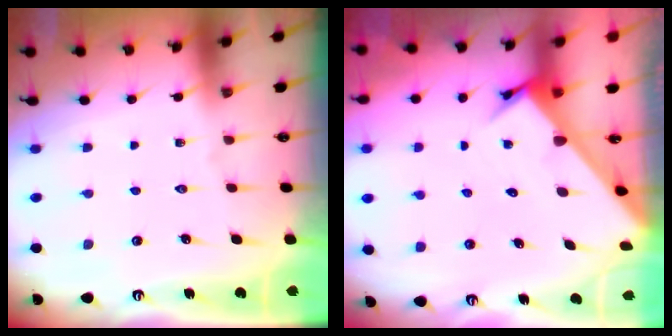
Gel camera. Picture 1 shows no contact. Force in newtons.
{"total": 3.5, "press": 3.5, "slide": 0.2}